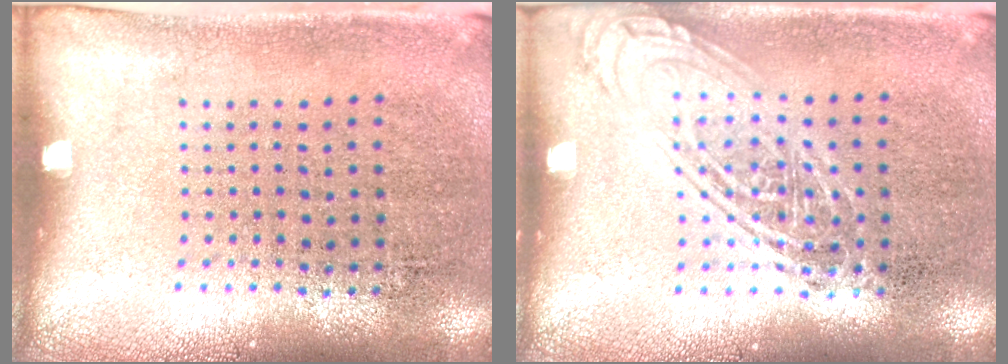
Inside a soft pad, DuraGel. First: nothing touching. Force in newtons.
{"total": 2.6, "press": 2.6, "slide": 0.3}